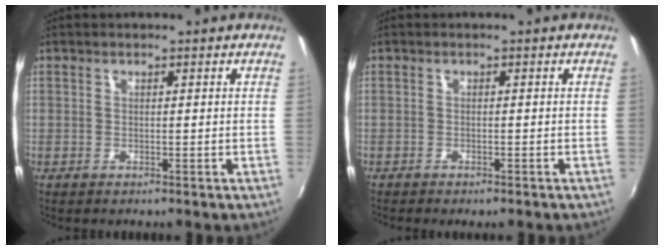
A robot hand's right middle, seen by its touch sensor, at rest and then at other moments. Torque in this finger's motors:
{"motor_torque": [0.87, -0.87, 0.18, 0.06]}